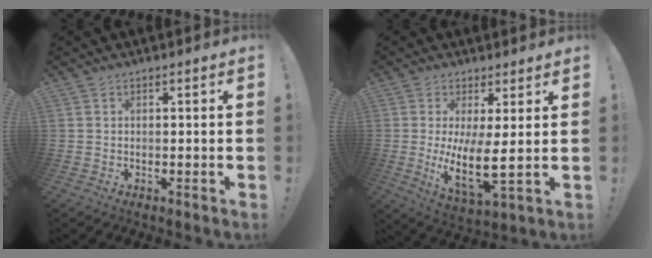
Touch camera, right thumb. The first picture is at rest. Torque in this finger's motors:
{"motor_torque": [-0.22, 0.38, 0.23, 0.11, 0.11]}